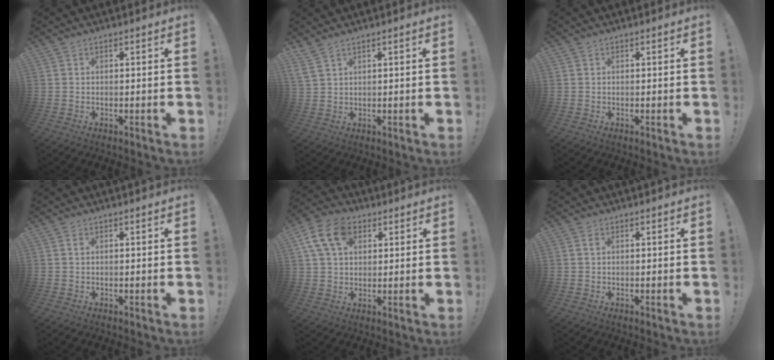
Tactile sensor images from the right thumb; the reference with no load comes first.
{"total": 3.6, "force": [2.8, 0.6, 2.1], "torque": [-0.044, -0.011, 0.054]}
{"total": 0.0}
{"total": 0.5, "force": [0.2, 0.3, 0.4], "torque": [-0.001, 0.001, 0.001]}
{"total": 12.1, "force": [4.8, 8.3, 7.4], "torque": [-0.132, -0.004, 0.093]}
{"total": 0.7, "force": [0.2, 0.4, 0.6], "torque": [-0.005, 0.001, 0.001]}